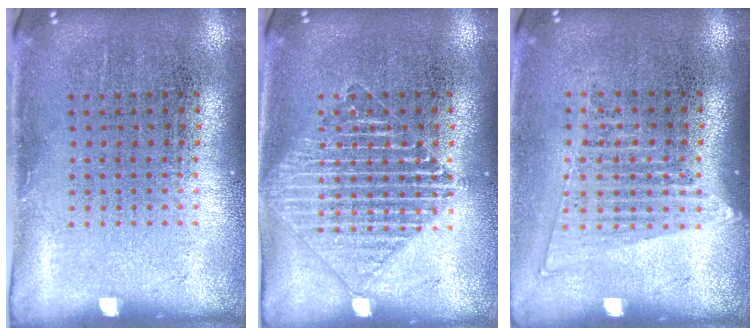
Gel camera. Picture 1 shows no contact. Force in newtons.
{"total": 2.8, "press": 2.8, "slide": 0.5}
{"total": 1.4, "press": 1.2, "slide": 0.7}